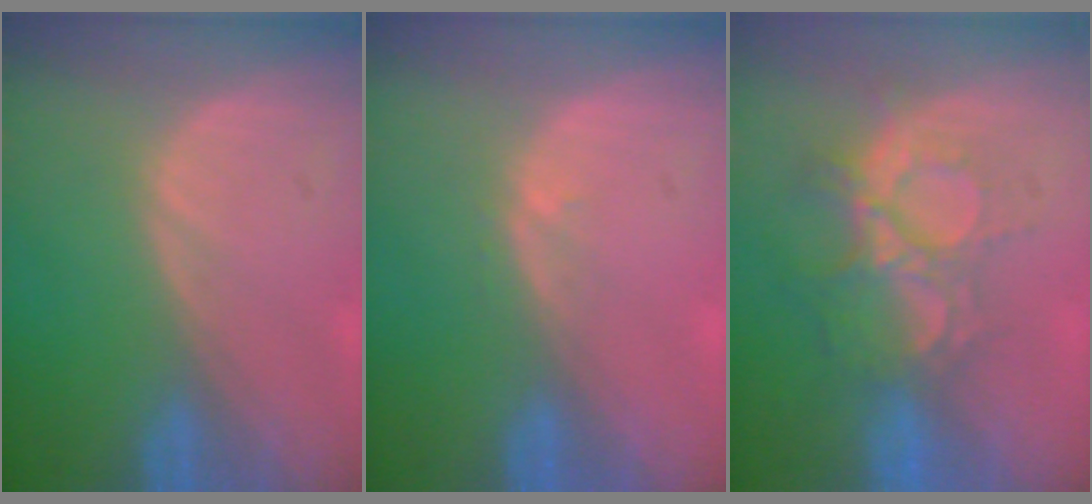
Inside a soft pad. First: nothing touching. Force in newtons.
{"total": 1.0, "press": 0.7, "slide": 0.7}
{"total": 9.3, "press": 7.8, "slide": 5.0}